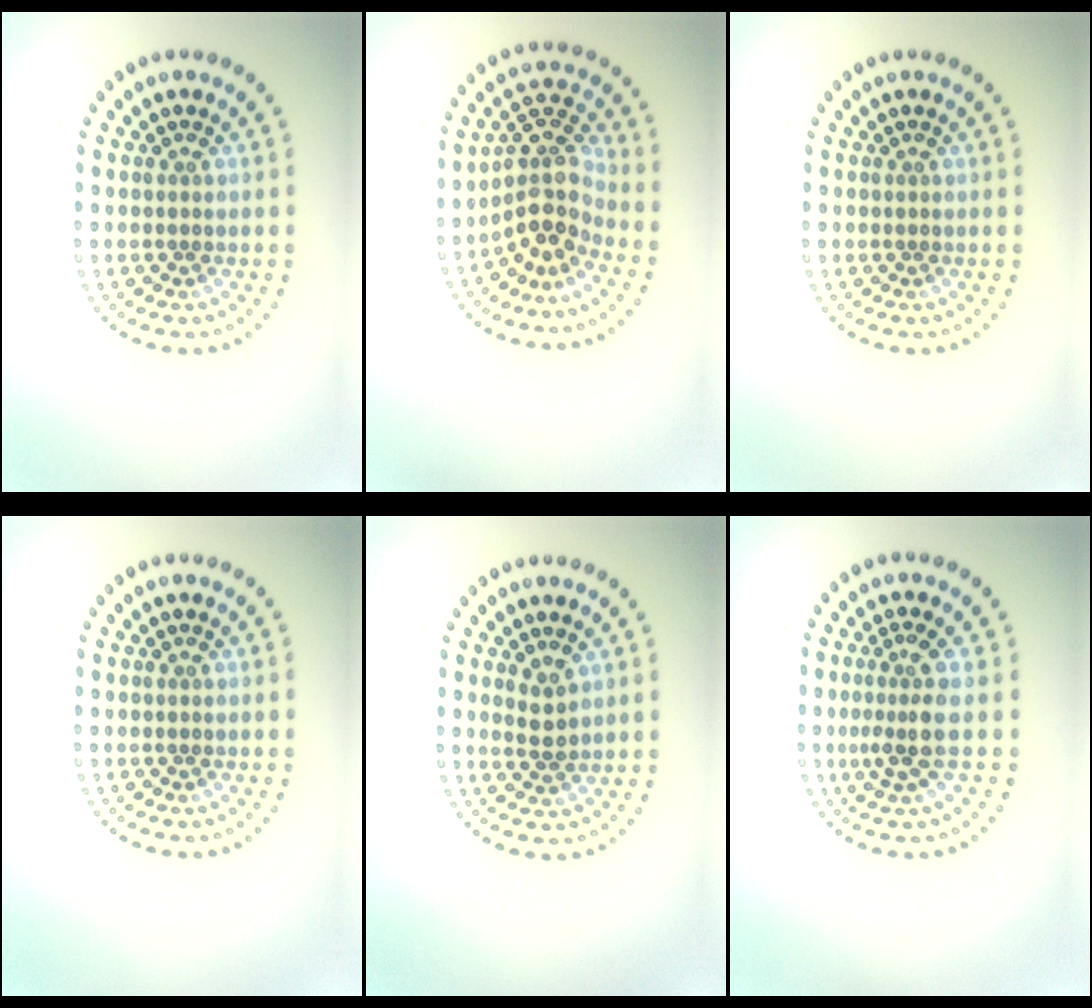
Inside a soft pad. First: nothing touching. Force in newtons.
{"total": 4.0, "press": 3.0, "slide": 2.6}
{"total": 0.0}
{"total": 0.0}
{"total": 1.9, "press": 1.7, "slide": 0.7}
{"total": 2.8, "press": 2.1, "slide": 1.8}